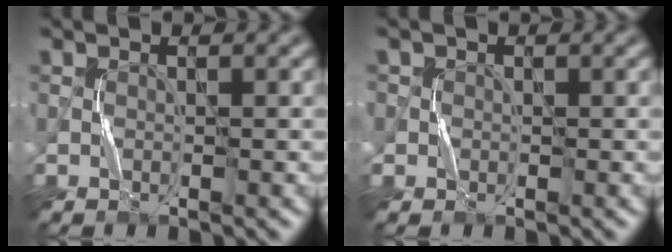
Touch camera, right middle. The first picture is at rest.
{"total": 1.3, "force": [0.2, 1.2, 0.1], "torque": [0.007, 0.001, -0.002]}